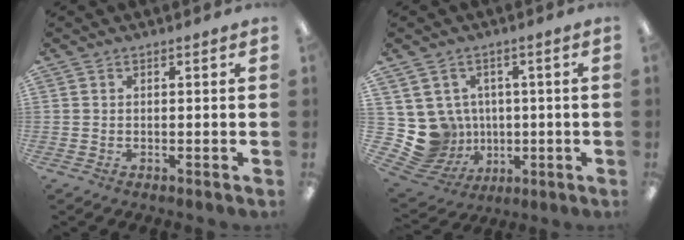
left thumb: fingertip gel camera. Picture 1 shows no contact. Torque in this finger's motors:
{"motor_torque": [-0.35, 0.45, -0.15, -0.13, 0.00]}